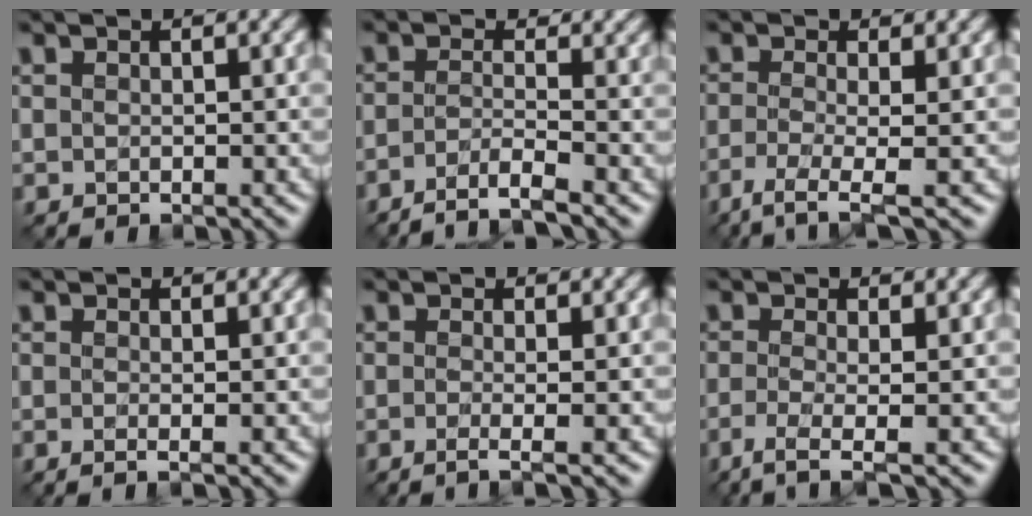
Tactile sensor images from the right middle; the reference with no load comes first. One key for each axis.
{"total": 3.3, "fx": -2.2, "fy": 0.7, "fz": 2.4, "tx": -0.040, "ty": 0.001, "tz": -0.056}
{"total": 3.9, "fx": -1.8, "fy": 0.8, "fz": 3.4, "tx": -0.064, "ty": -0.012, "tz": -0.046}
{"total": 1.7, "fx": -0.3, "fy": 0.7, "fz": 1.5, "tx": -0.015, "ty": -0.009, "tz": -0.020}
{"total": 2.6, "fx": -0.7, "fy": 0.9, "fz": 2.3, "tx": -0.025, "ty": -0.008, "tz": -0.023}
{"total": 3.5, "fx": -1.6, "fy": 0.8, "fz": 3.0, "tx": -0.054, "ty": -0.010, "tz": -0.041}